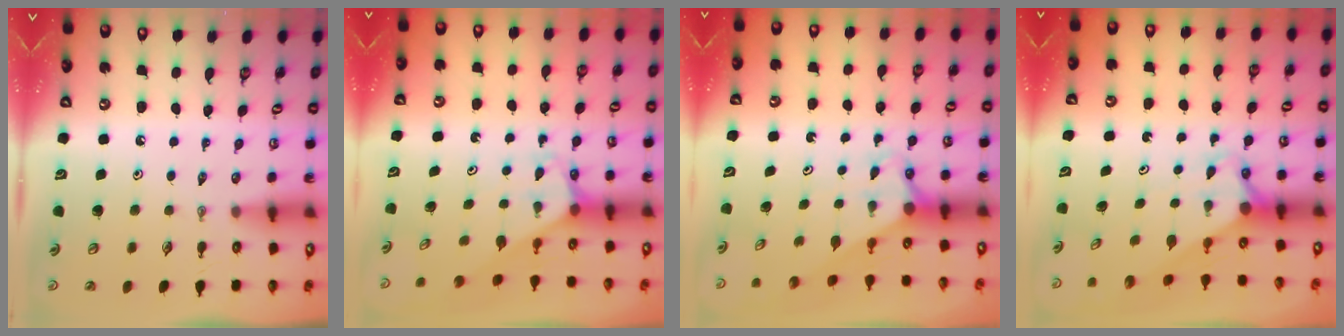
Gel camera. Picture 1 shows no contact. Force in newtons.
{"total": 2.5, "press": 2.5, "slide": 0.1}
{"total": 3.0, "press": 3.0, "slide": 0.0}
{"total": 2.7, "press": 2.7, "slide": 0.0}